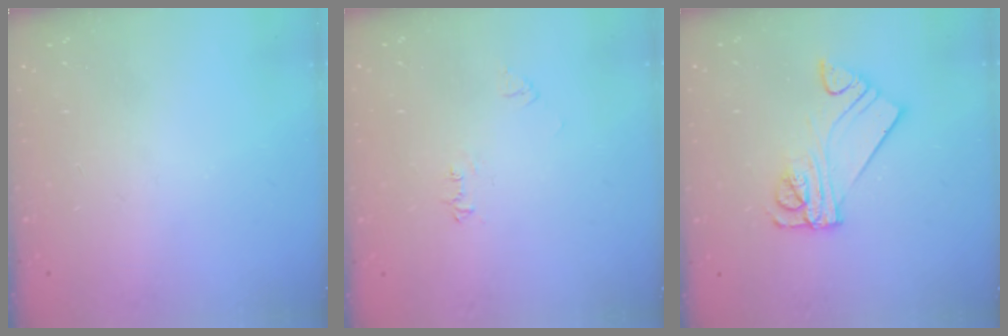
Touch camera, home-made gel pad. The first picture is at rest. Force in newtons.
{"total": 5.3, "press": 5.3, "slide": 0.6}
{"total": 9.3, "press": 9.3, "slide": 0.9}